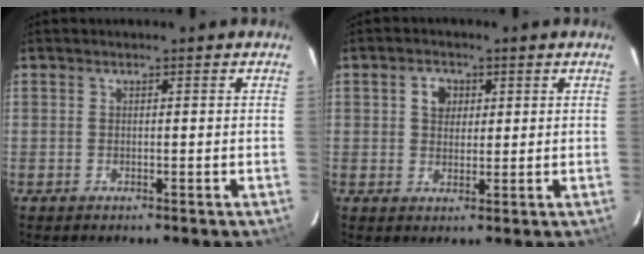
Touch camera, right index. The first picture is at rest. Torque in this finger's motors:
{"motor_torque": [0.07, -0.01, 0.12, 0.05]}